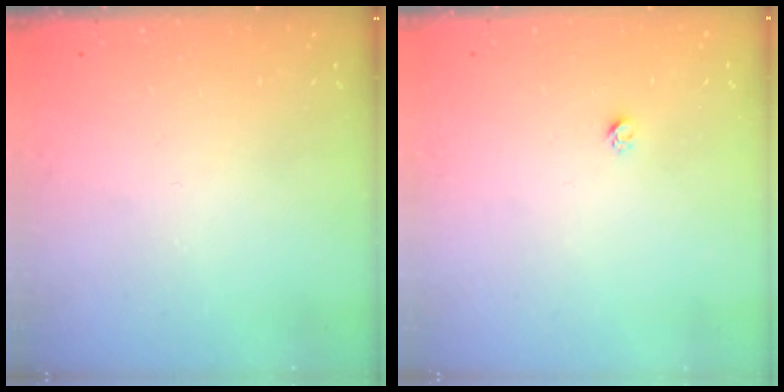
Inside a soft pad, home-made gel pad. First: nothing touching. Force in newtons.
{"total": 1.9, "press": 1.9, "slide": 0.1}